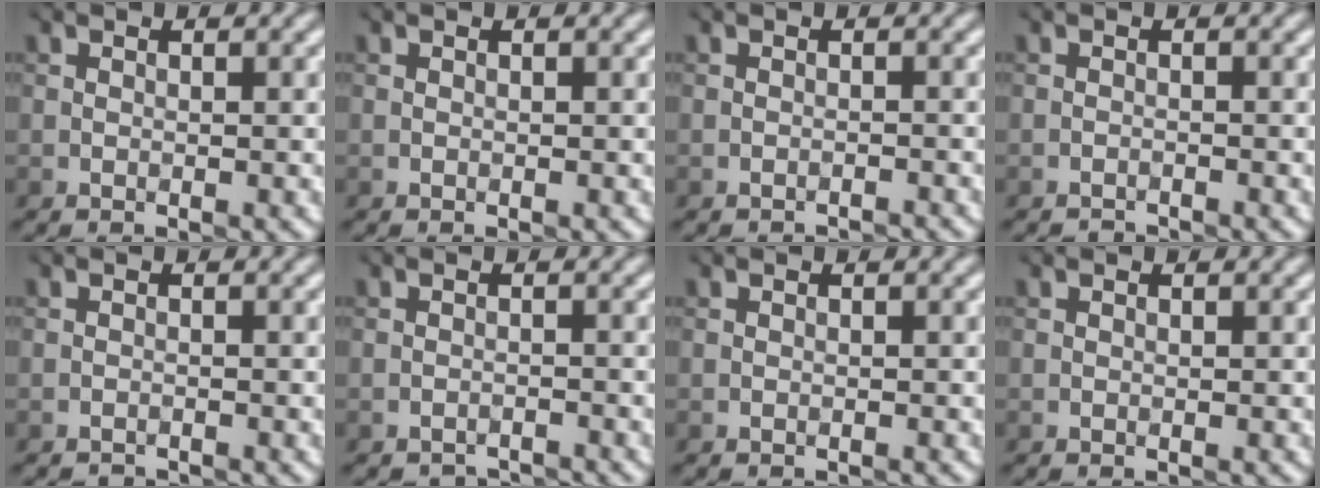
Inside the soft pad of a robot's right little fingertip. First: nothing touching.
{"total": 0.0}
{"total": 1.5, "force": [-1.5, -0.2, -0.2], "torque": [0.010, -0.002, -0.027]}
{"total": 1.8, "force": [-1.6, -0.4, -0.5], "torque": [0.010, -0.004, -0.034]}
{"total": 1.5, "force": [-1.3, -0.3, -0.5], "torque": [0.011, -0.002, -0.027]}
{"total": 2.6, "force": [-2.6, 0.0, -0.2], "torque": [0.011, -0.009, -0.047]}
{"total": 0.0}
{"total": 0.0}